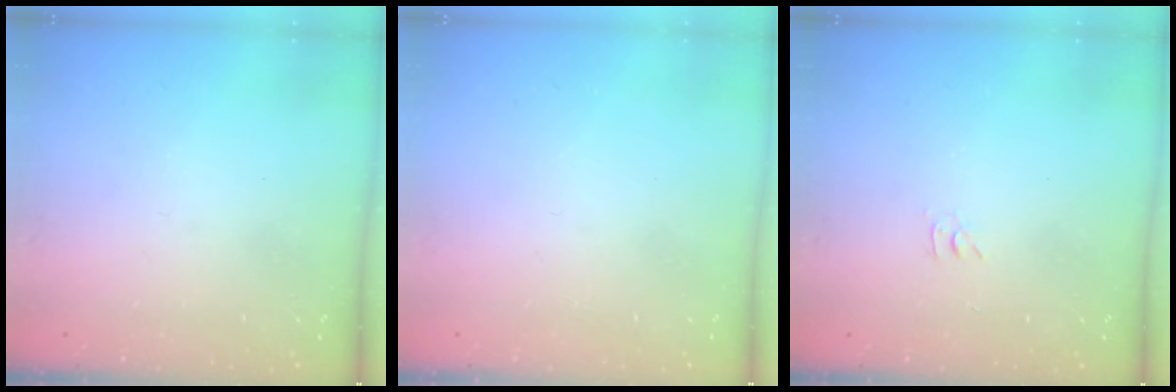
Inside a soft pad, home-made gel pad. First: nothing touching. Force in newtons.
{"total": 1.6, "press": 1.6, "slide": 0.1}
{"total": 2.8, "press": 2.8, "slide": 0.4}